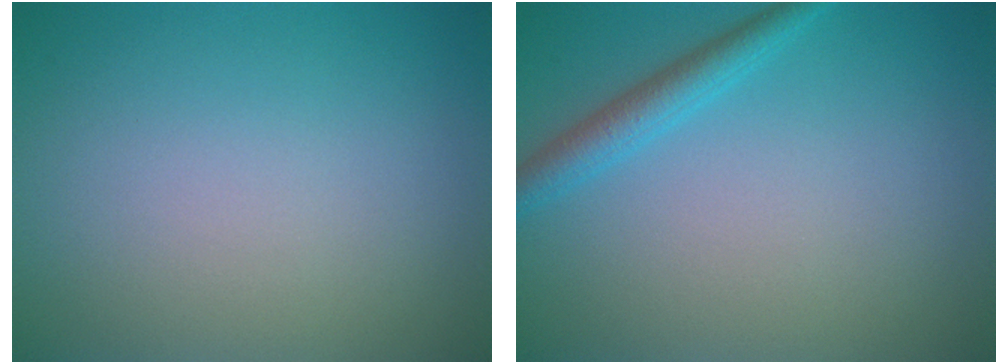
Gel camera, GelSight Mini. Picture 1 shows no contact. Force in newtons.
{"total": 2.4, "press": 2.4, "slide": 0.1}